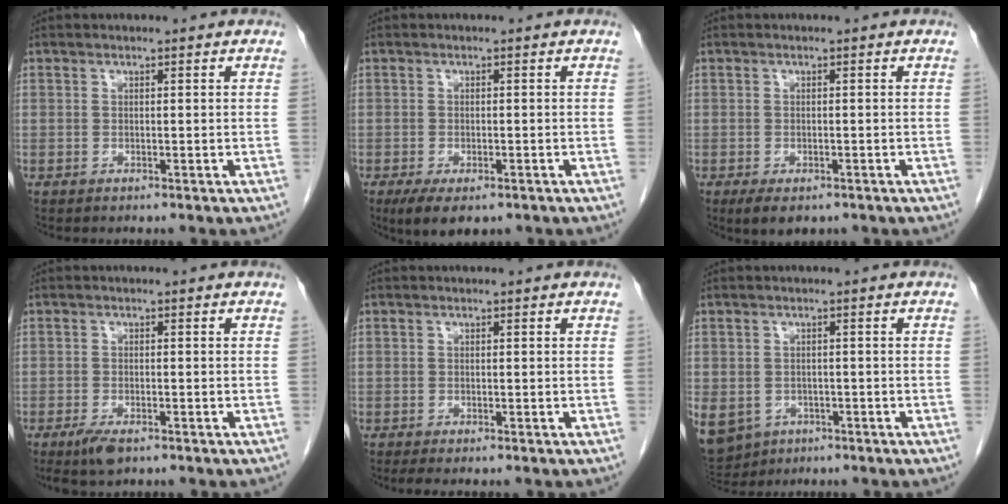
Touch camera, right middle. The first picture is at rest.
{"total": 5.6, "force": [-3.6, 2.2, 3.7], "torque": [-0.061, -0.011, -0.056]}
{"total": 4.0, "force": [-2.6, 1.9, 2.4], "torque": [-0.038, -0.008, -0.035]}
{"total": 3.6, "force": [-2.3, 1.1, 2.5], "torque": [-0.055, -0.006, -0.039]}
{"total": 2.3, "force": [-1.8, 0.4, 1.3], "torque": [-0.019, -0.008, -0.025]}
{"total": 14.7, "force": [-6.7, 11.7, 5.9], "torque": [-0.182, -0.011, -0.085]}